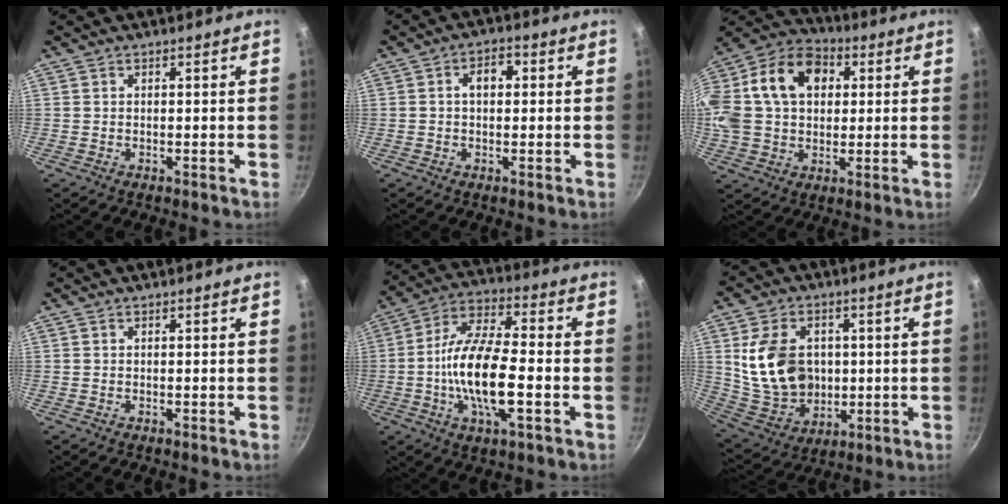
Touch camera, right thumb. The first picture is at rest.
{"total": 4.1, "force": [0.5, 2.8, 3.0], "torque": [-0.029, 0.013, 0.002]}
{"total": 26.0, "force": [5.8, 18.9, 16.9], "torque": [-0.362, 0.047, 0.089]}
{"total": 0.0}
{"total": 16.2, "force": [-3.1, 6.1, 14.7], "torque": [-0.270, 0.028, -0.069]}
{"total": 16.3, "force": [1.8, 12.4, 10.4], "torque": [-0.169, -0.007, 0.049]}